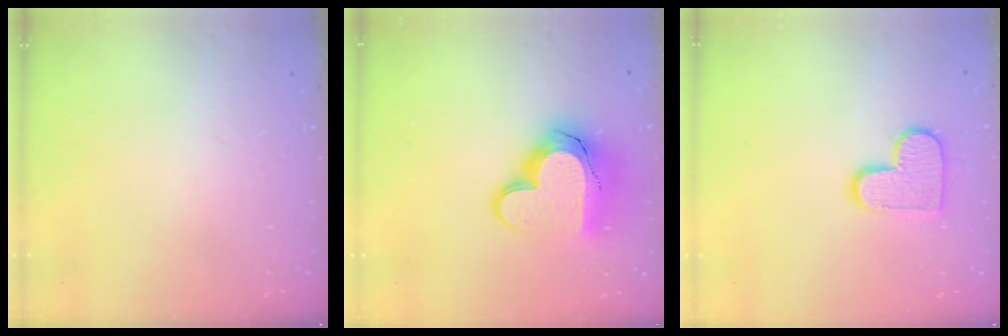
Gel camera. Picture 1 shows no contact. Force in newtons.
{"total": 16.9, "press": 16.9, "slide": 1.3}
{"total": 11.0, "press": 11.0, "slide": 0.7}